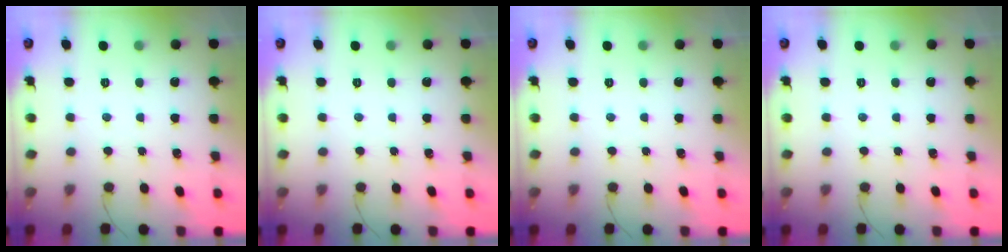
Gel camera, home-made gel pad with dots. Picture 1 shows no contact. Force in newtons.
{"total": 0.0}
{"total": 0.0}
{"total": 0.0}